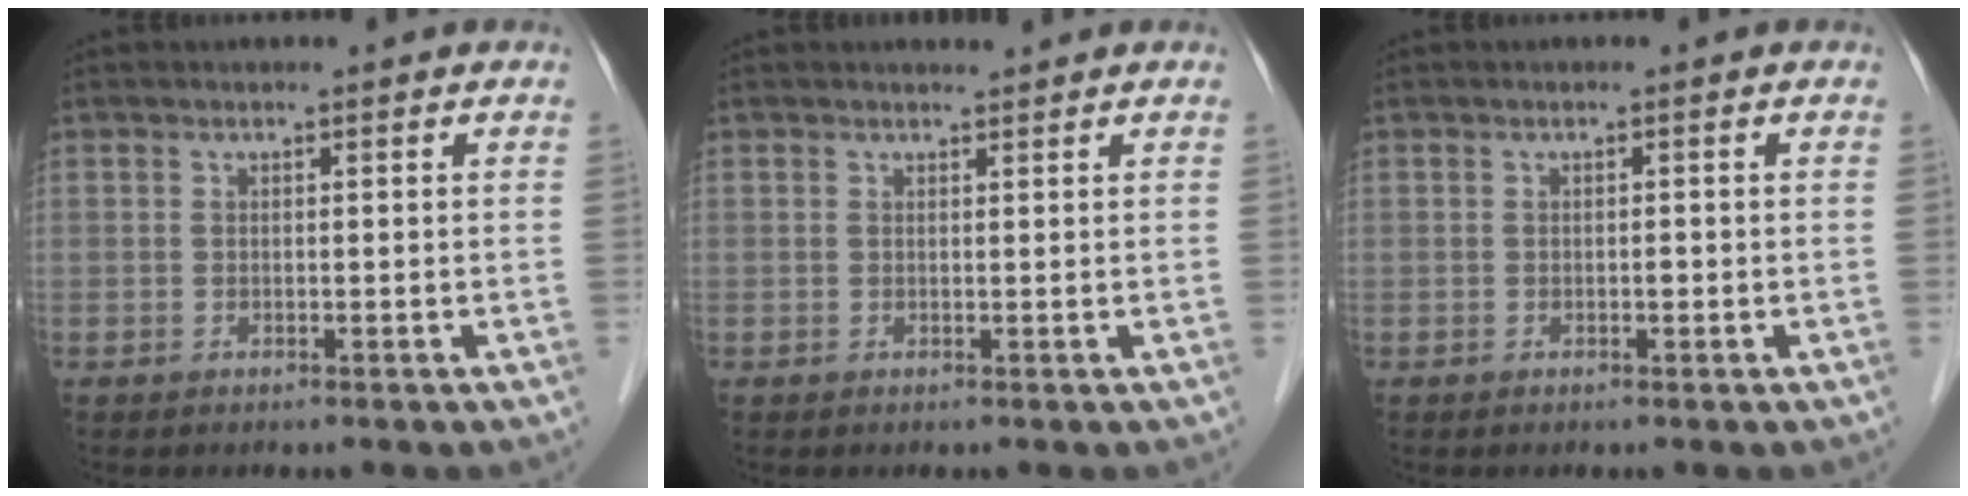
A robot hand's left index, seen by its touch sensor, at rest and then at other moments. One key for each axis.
{"total": 0.7, "fx": 0.6, "fy": -0.2, "fz": -0.1, "tx": -0.008, "ty": -0.004, "tz": 0.011}
{"total": 0.6, "fx": -0.4, "fy": 0.2, "fz": 0.4, "tx": -0.005, "ty": -0.002, "tz": -0.007}